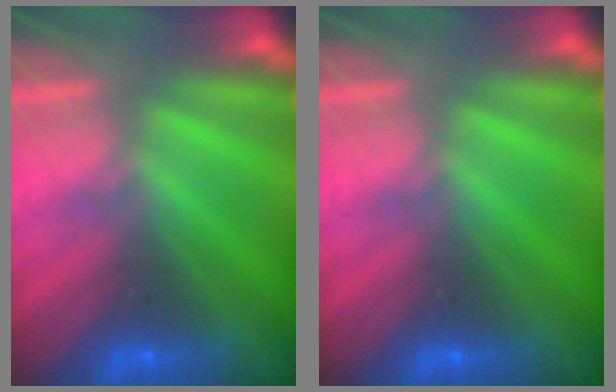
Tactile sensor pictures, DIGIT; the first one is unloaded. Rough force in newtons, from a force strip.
{"total": 0.0}